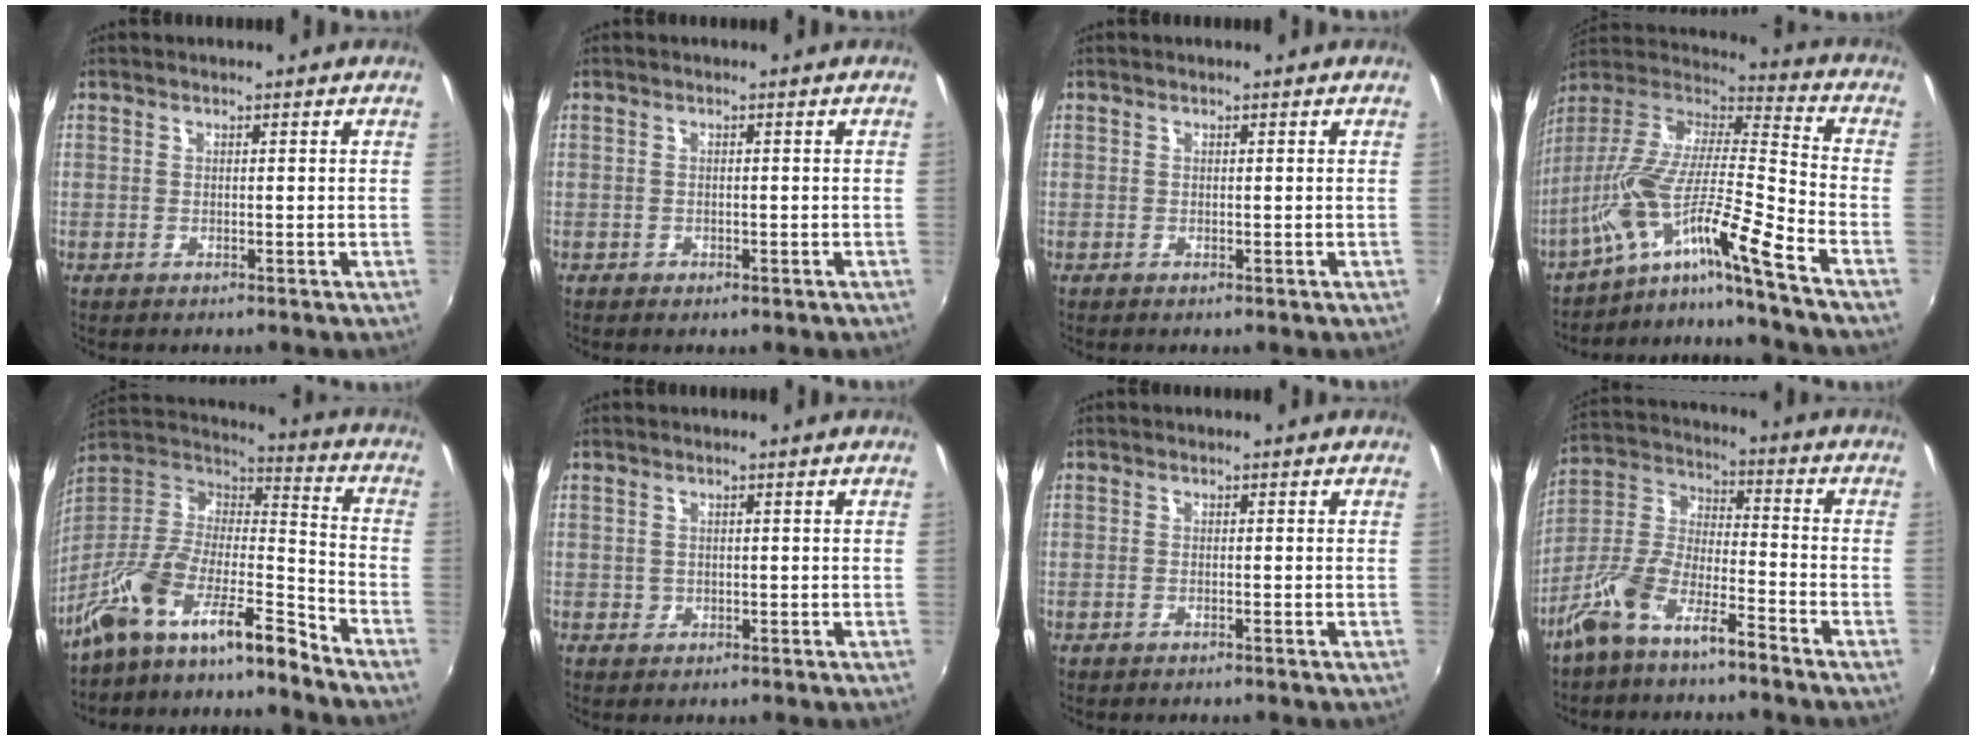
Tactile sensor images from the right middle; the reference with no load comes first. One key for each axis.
{"total": 1.4, "fx": -0.8, "fy": 1.0, "fz": 0.4, "tx": -0.010, "ty": -0.006, "tz": -0.011}
{"total": 0.0}
{"total": 16.6, "fx": -11.6, "fy": -1.3, "fz": 11.8, "tx": -0.188, "ty": -0.030, "tz": -0.222}
{"total": 18.6, "fx": -14.4, "fy": 3.4, "fz": 11.3, "tx": -0.218, "ty": -0.016, "tz": -0.266}
{"total": 1.0, "fx": -0.1, "fy": 1.0, "fz": 0.1, "tx": 0.001, "ty": -0.002, "tz": -0.001}
{"total": 0.5, "fx": -0.5, "fy": 0.0, "fz": 0.2, "tx": -0.001, "ty": -0.001, "tz": -0.010}
{"total": 10.3, "fx": -7.1, "fy": 3.0, "fz": 6.8, "tx": -0.154, "ty": 0.011, "tz": -0.138}